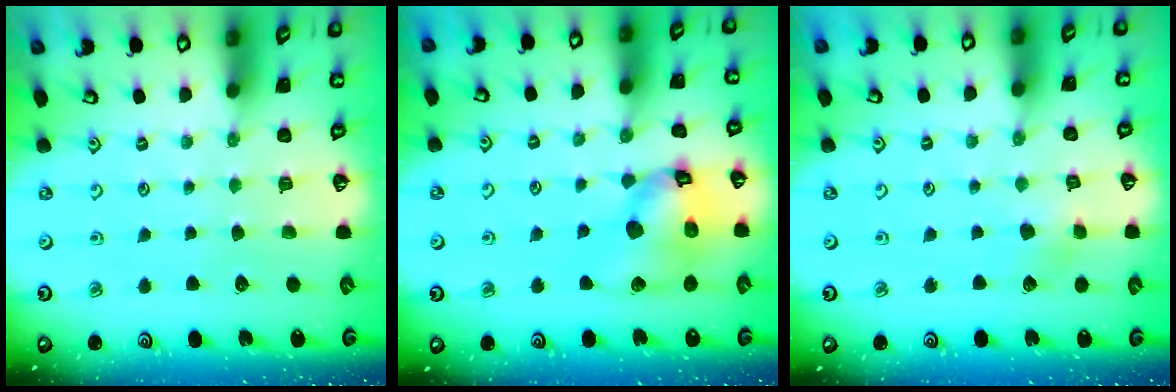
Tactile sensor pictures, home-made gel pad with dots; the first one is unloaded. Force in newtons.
{"total": 14.8, "press": 14.7, "slide": 1.7}
{"total": 4.1, "press": 4.1, "slide": 0.6}